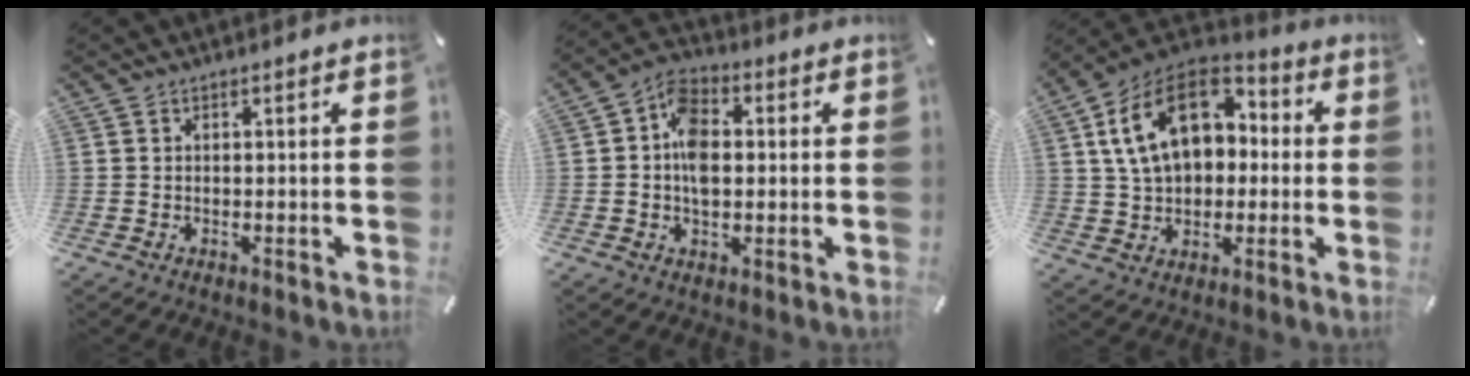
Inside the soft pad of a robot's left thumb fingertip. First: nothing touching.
{"total": 9.0, "force": [0.1, 6.2, 6.6], "torque": [-0.118, 0.009, 0.003]}
{"total": 18.0, "force": [4.5, 12.9, 11.8], "torque": [-0.221, -0.003, 0.078]}